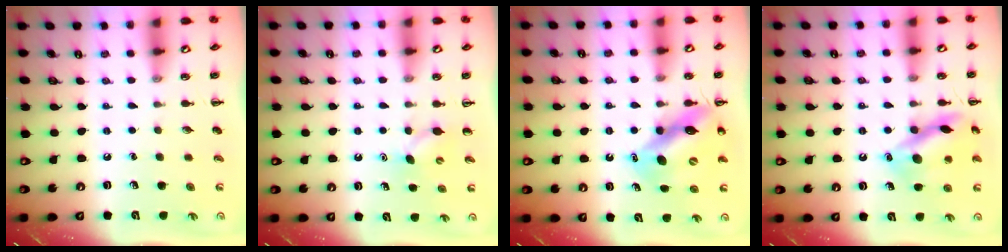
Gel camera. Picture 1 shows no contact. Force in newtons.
{"total": 4.1, "press": 3.9, "slide": 1.3}
{"total": 11.8, "press": 11.3, "slide": 3.3}
{"total": 13.5, "press": 13.4, "slide": 1.6}